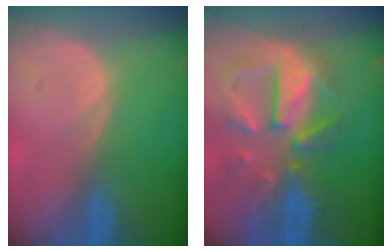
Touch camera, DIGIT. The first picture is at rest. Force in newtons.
{"total": 11.1, "press": 9.8, "slide": 5.4}